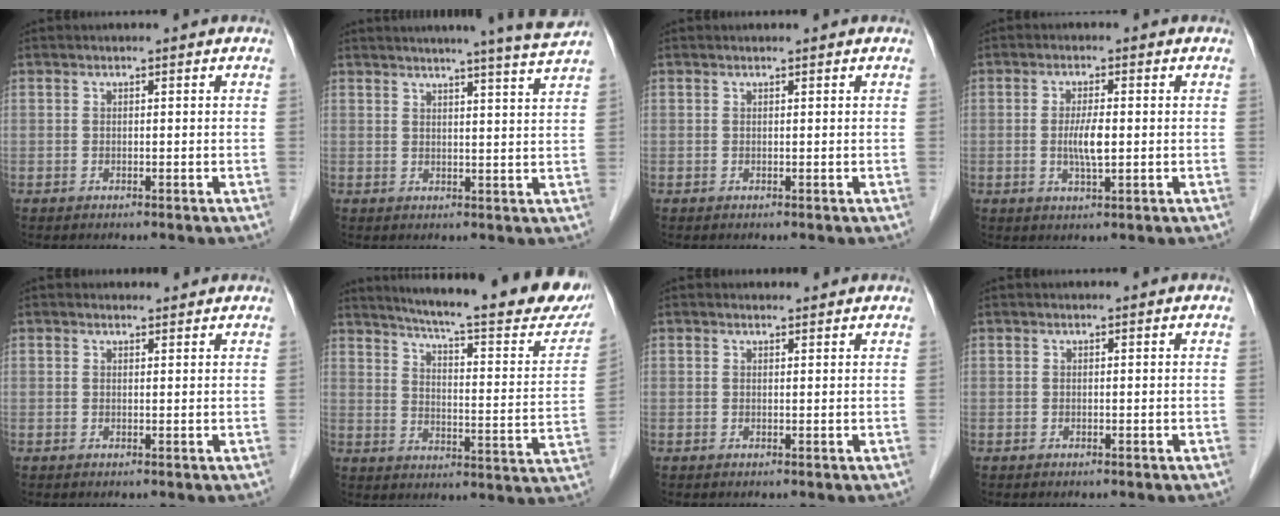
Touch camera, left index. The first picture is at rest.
{"total": 9.0, "force": [8.1, -2.1, 3.3], "torque": [-0.045, -0.025, 0.087]}
{"total": 0.0}
{"total": 4.0, "force": [-0.3, 0.6, 3.9], "torque": [-0.080, -0.005, -0.004]}
{"total": 1.2, "force": [1.1, 0.5, -0.1], "torque": [-0.009, 0.004, 0.015]}
{"total": 25.4, "force": [22.1, 2.0, 12.4], "torque": [-0.182, -0.065, 0.273]}
{"total": 1.0, "force": [1.0, 0.3, 0.0], "torque": [-0.012, 0.004, 0.014]}
{"total": 0.0}